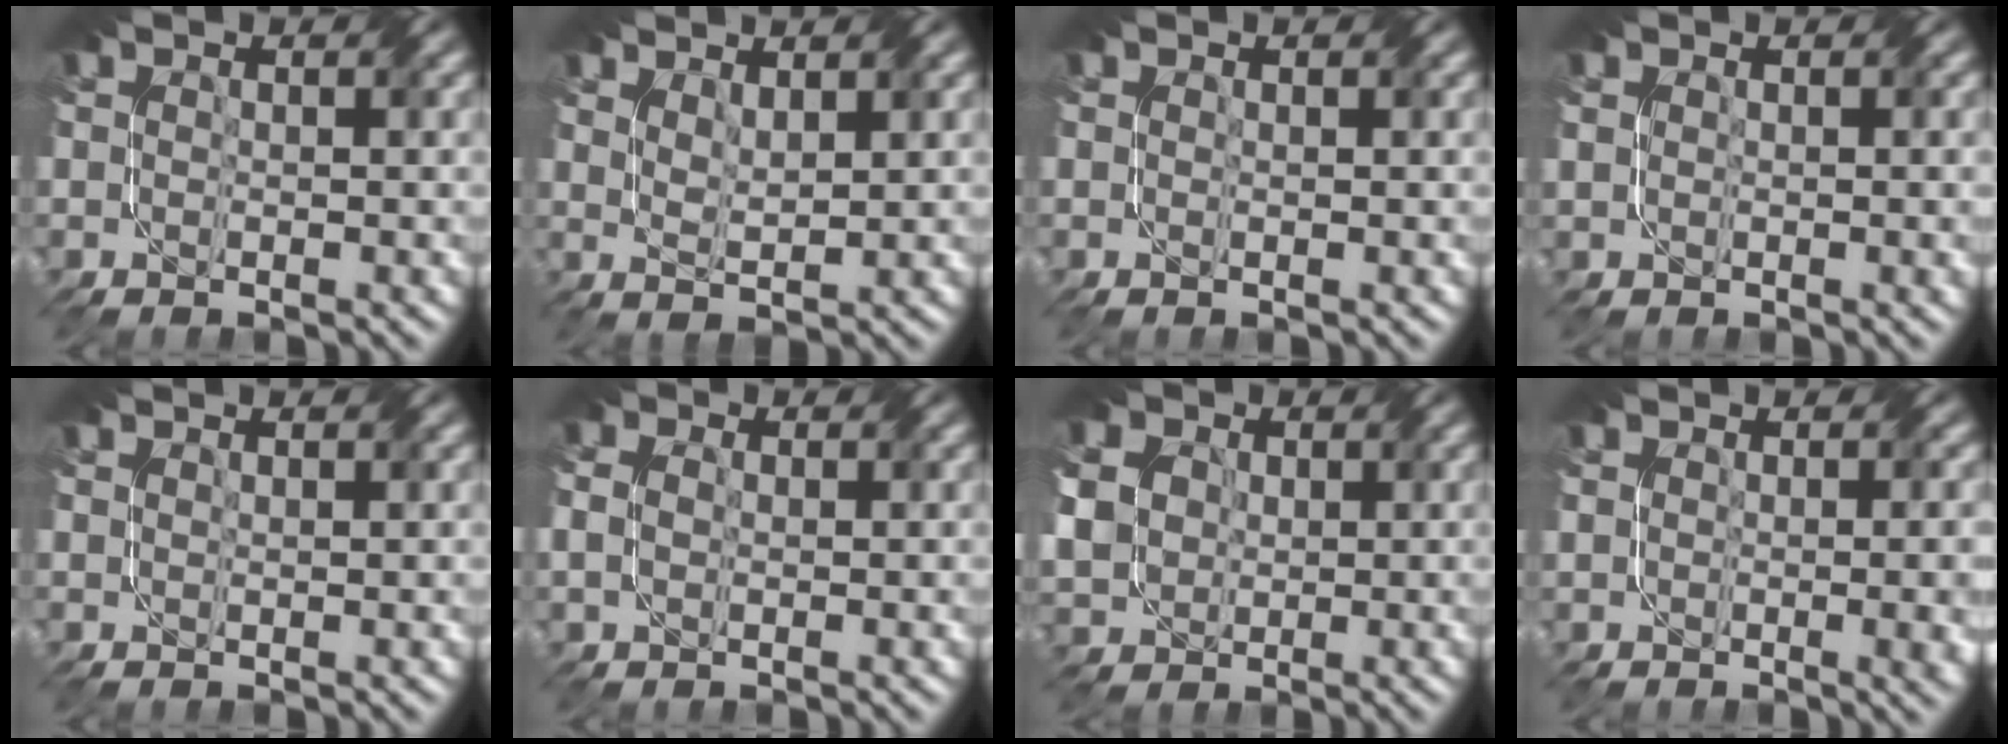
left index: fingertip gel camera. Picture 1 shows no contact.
{"total": 2.1, "force": [1.9, 0.5, 0.8], "torque": [-0.024, -0.001, 0.041]}
{"total": 0.0}
{"total": 1.1, "force": [0.6, 0.4, 0.7], "torque": [-0.011, 0.001, 0.014]}
{"total": 0.6, "force": [0.6, 0.0, -0.1], "torque": [-0.001, 0.000, 0.012]}
{"total": 2.0, "force": [0.3, 1.8, 1.0], "torque": [-0.033, 0.008, 0.006]}
{"total": 8.3, "force": [2.4, 6.9, 3.9], "torque": [-0.118, 0.024, 0.044]}
{"total": 4.7, "force": [0.1, 2.3, 4.1], "torque": [-0.029, -0.009, 0.015]}